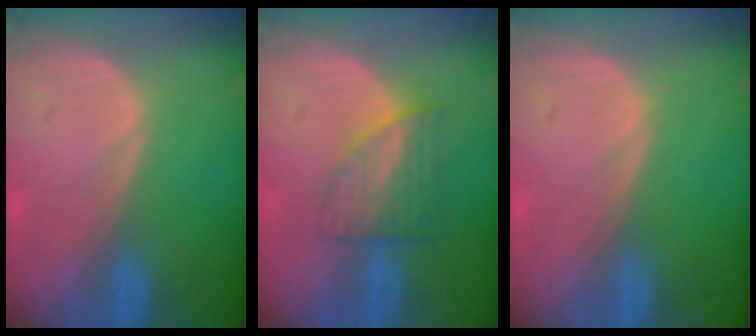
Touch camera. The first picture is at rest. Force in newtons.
{"total": 6.2, "press": 5.6, "slide": 2.7}
{"total": 0.0}